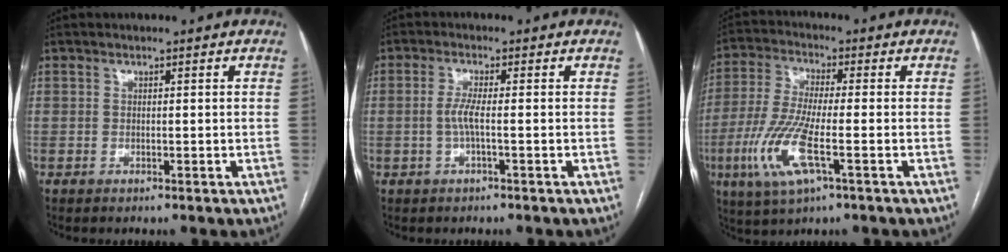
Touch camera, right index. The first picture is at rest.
{"total": 2.7, "force": [-0.5, 0.1, 2.6], "torque": [-0.057, 0.000, -0.011]}
{"total": 10.9, "force": [-3.7, 1.6, 10.1], "torque": [-0.224, -0.014, -0.074]}